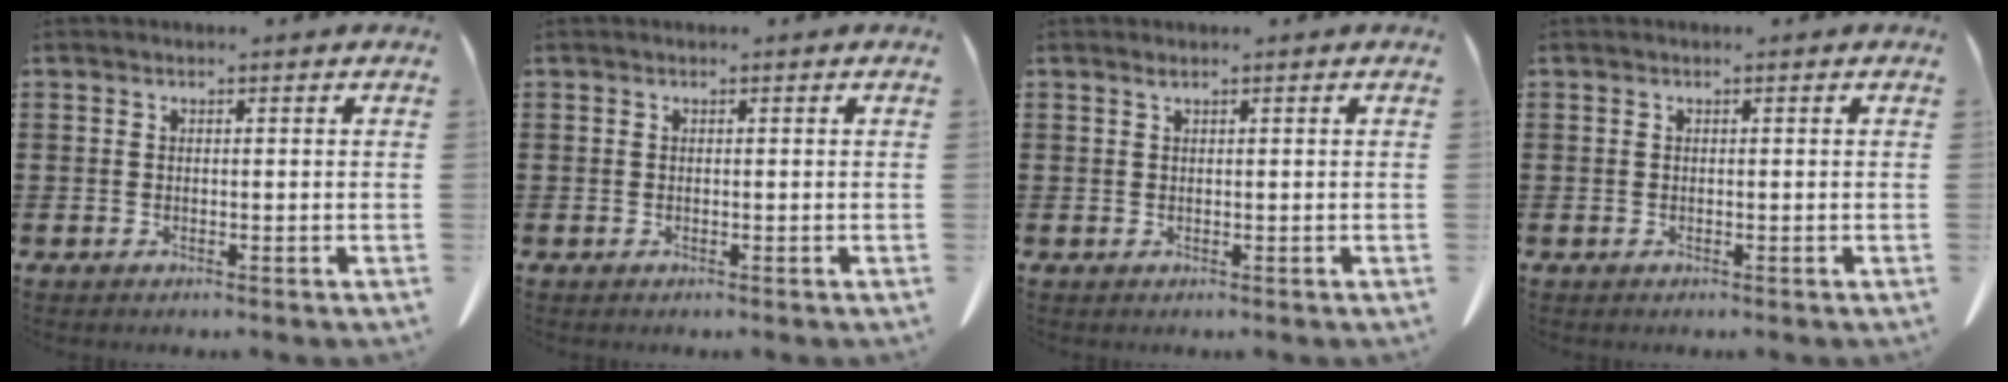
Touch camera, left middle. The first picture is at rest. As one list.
[{"total": 0.0}, {"total": 0.6, "force": [0.4, 0.0, 0.4], "torque": [-0.009, -0.001, 0.007]}, {"total": 0.0}]